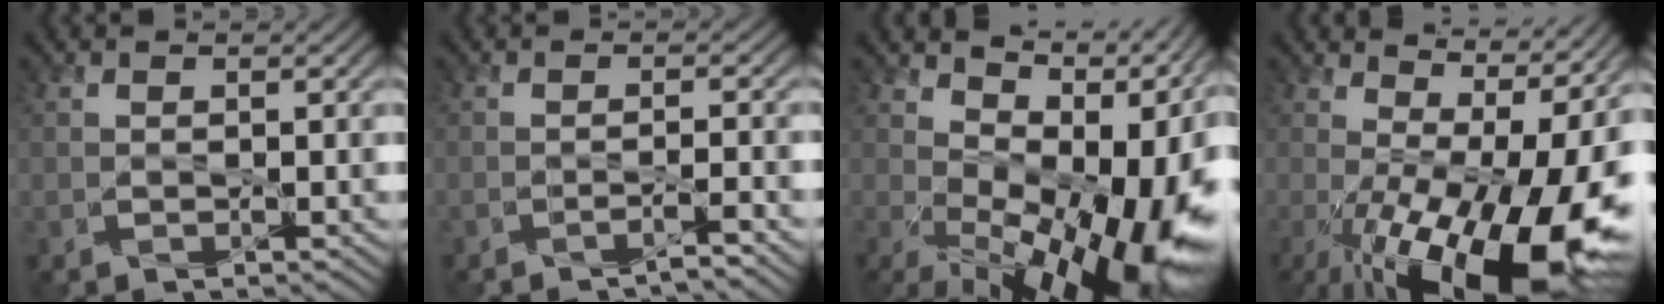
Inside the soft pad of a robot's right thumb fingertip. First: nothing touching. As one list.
[{"total": 1.9, "force": [-1.6, -0.5, 0.9], "torque": [-0.009, 0.008, -0.030]}, {"total": 15.8, "force": [1.0, 8.4, 13.4], "torque": [-0.171, -0.022, 0.052]}, {"total": 17.5, "force": [-1.7, 7.4, 15.8], "torque": [-0.215, -0.020, -0.003]}]